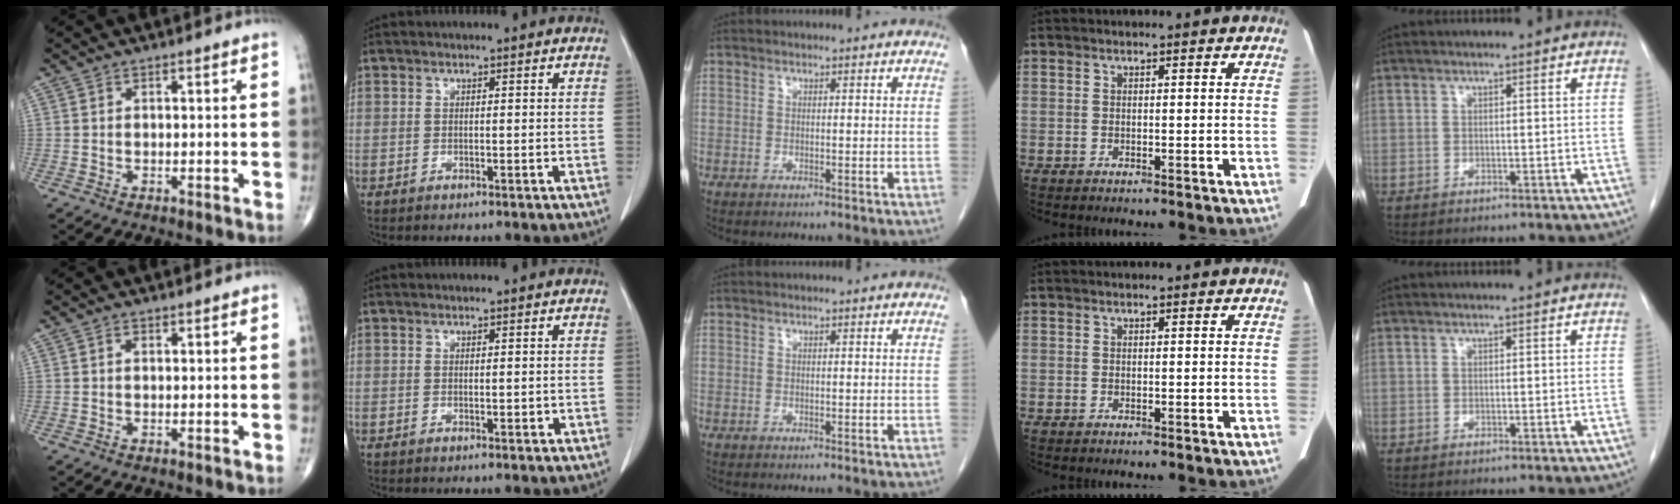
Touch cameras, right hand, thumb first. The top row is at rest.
{"thumb": {"total": 0.8, "force": [0.3, 0.5, 0.5], "torque": [-0.011, 0.001, 0.004]}, "index": {"total": 0.9, "force": [-0.1, 0.3, 0.8], "torque": [-0.012, -0.002, 0.002]}}